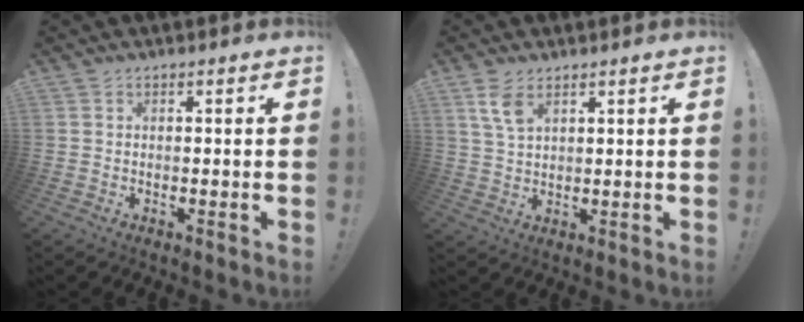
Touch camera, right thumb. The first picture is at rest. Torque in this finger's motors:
{"motor_torque": [1.25, 0.28, 0.37, -0.48, 0.20]}